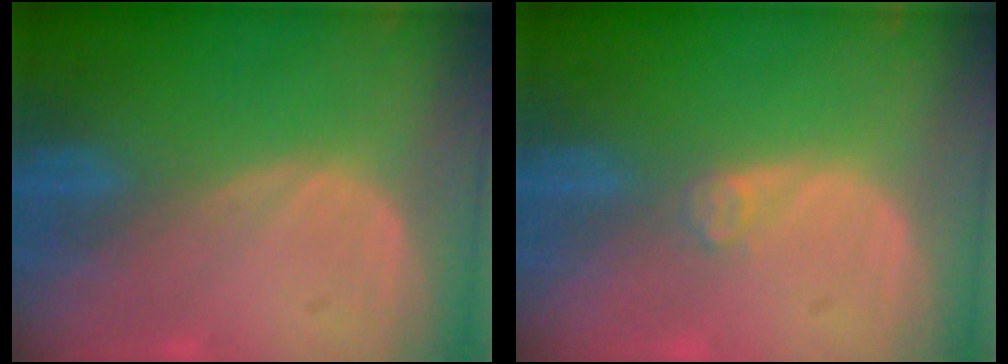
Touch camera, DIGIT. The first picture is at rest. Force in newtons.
{"total": 1.5, "press": 1.5, "slide": 0.2}